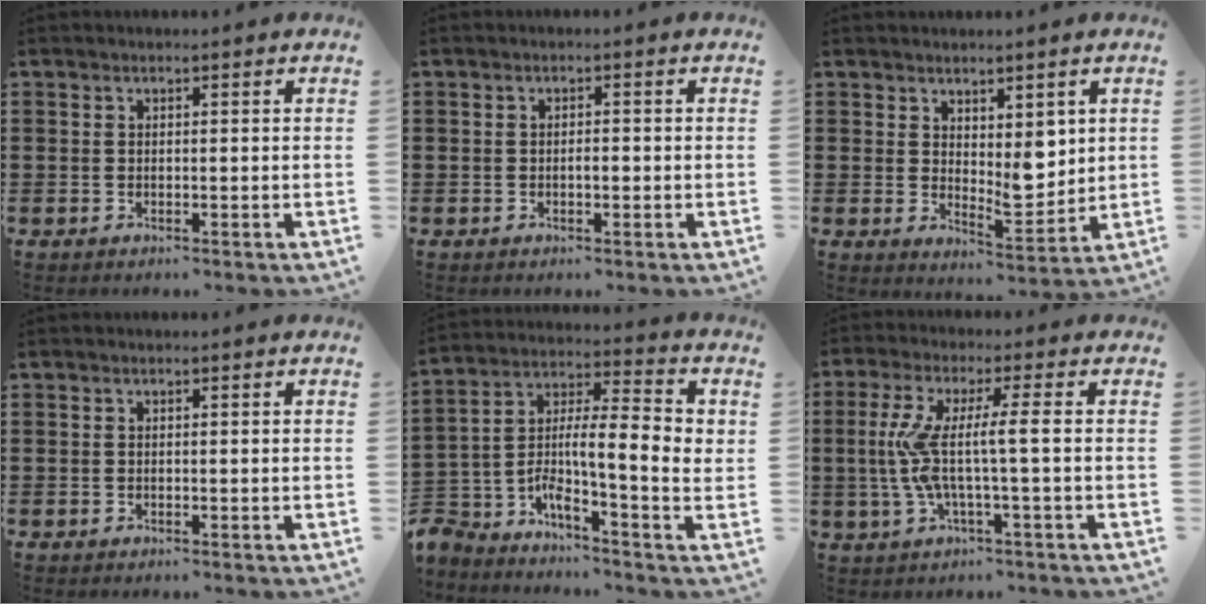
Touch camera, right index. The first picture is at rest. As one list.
[{"total": 1.4, "force": [-0.4, 0.5, 1.2], "torque": [-0.023, -0.001, -0.007]}, {"total": 5.8, "force": [2.9, 3.5, 3.7], "torque": [-0.056, -0.019, 0.050]}, {"total": 0.0}, {"total": 6.5, "force": [-1.8, 0.7, 6.2], "torque": [-0.145, -0.038, -0.048]}, {"total": 8.0, "force": [-0.5, 0.0, 8.0], "torque": [-0.183, -0.017, -0.024]}]